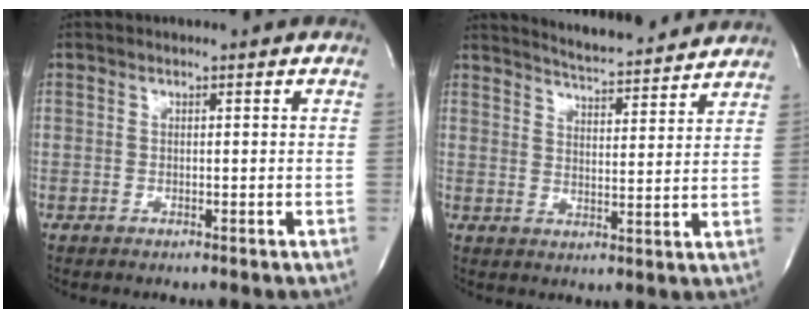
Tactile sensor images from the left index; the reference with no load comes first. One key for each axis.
{"total": 11.5, "fx": 11.0, "fy": 0.7, "fz": 3.1, "tx": -0.055, "ty": 0.004, "tz": 0.150}